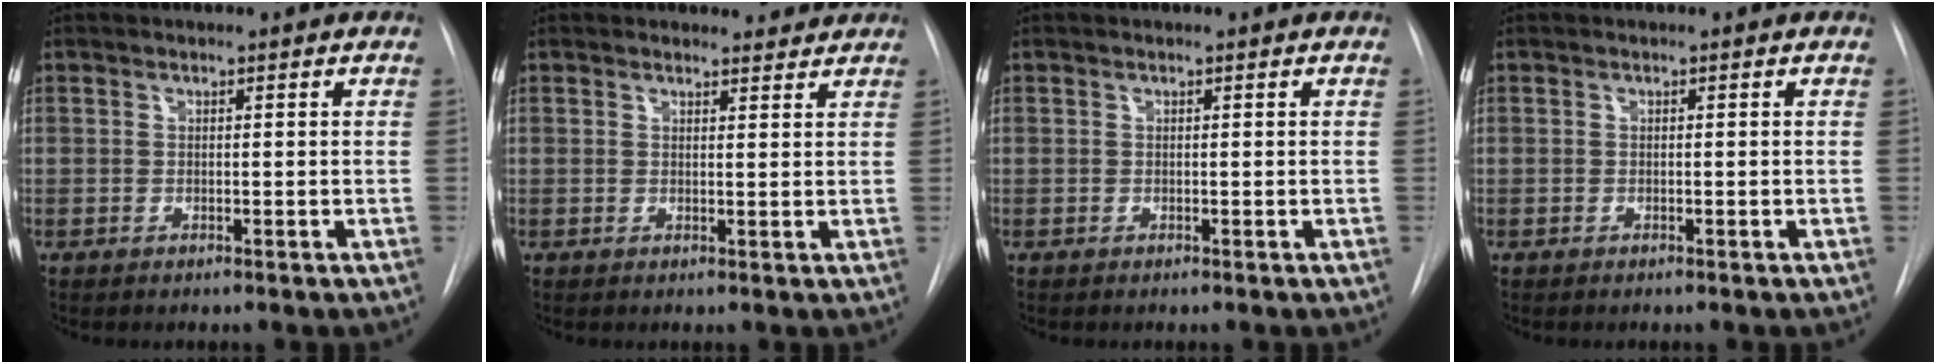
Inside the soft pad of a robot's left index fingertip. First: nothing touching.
{"total": 2.9, "force": [2.7, 0.9, -0.1], "torque": [-0.001, -0.003, 0.028]}
{"total": 0.0}
{"total": 0.0}